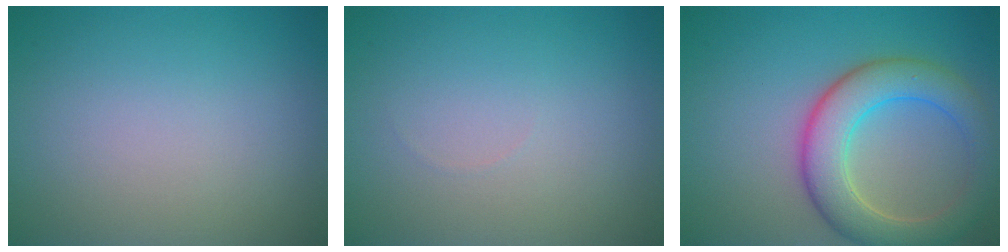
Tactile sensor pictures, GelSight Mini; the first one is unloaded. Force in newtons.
{"total": 0.0}
{"total": 6.6, "press": 6.6, "slide": 0.4}